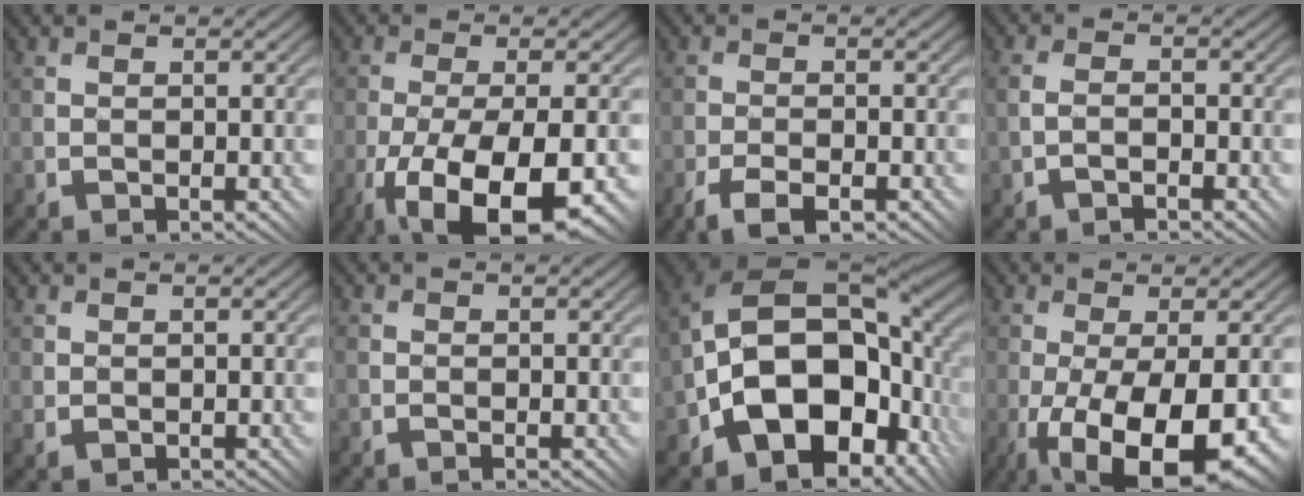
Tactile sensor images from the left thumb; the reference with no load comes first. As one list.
[{"total": 13.2, "force": [-6.2, 4.5, 10.7], "torque": [-0.195, -0.018, -0.093]}, {"total": 4.0, "force": [-2.6, 1.3, 2.8], "torque": [-0.049, 0.001, -0.050]}, {"total": 2.0, "force": [-1.1, 0.9, 1.5], "torque": [-0.032, 0.009, -0.023]}, {"total": 0.7, "force": [-0.2, 0.5, 0.5], "torque": [-0.009, -0.002, -0.003]}, {"total": 0.8, "force": [-0.4, 0.6, 0.3], "torque": [0.000, 0.002, -0.008]}, {"total": 17.9, "force": [-3.5, 11.5, 13.3], "torque": [-0.232, -0.017, -0.053]}, {"total": 12.0, "force": [-4.4, 4.3, 10.3], "torque": [-0.178, -0.030, -0.055]}]